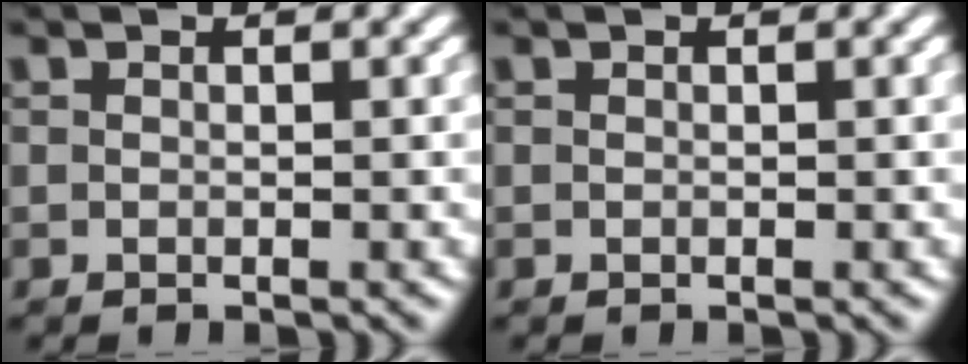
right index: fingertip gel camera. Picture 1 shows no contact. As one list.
[{"total": 0.0}]